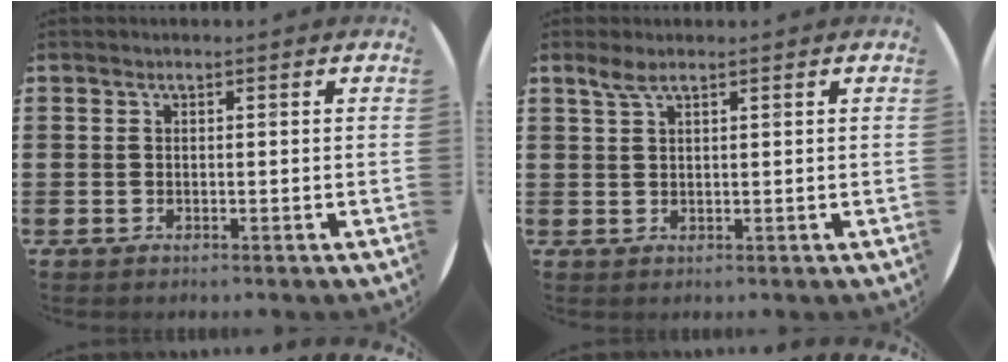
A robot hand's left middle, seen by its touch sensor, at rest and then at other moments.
{"total": 2.1, "force": [1.5, 0.4, 1.3], "torque": [-0.029, 0.005, 0.027]}